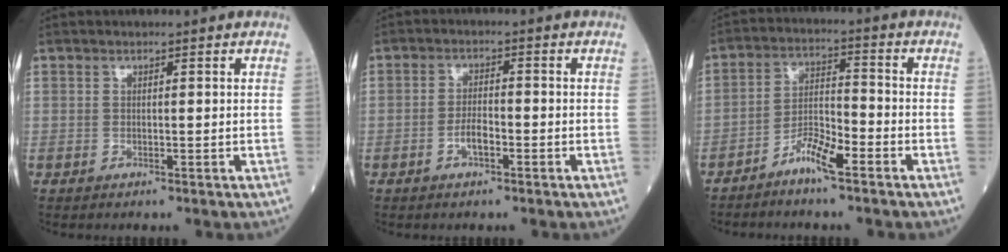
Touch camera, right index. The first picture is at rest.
{"total": 2.8, "force": [-1.3, 1.0, 2.4], "torque": [-0.047, 0.002, -0.025]}
{"total": 5.8, "force": [-4.0, 0.7, 4.1], "torque": [-0.081, 0.005, -0.079]}